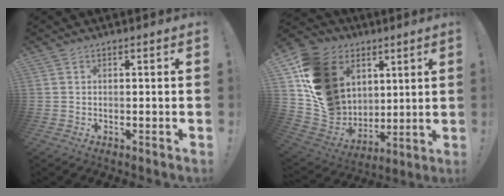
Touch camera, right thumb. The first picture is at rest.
{"total": 19.2, "force": [6.3, 16.0, 8.6], "torque": [-0.145, -0.031, 0.148]}